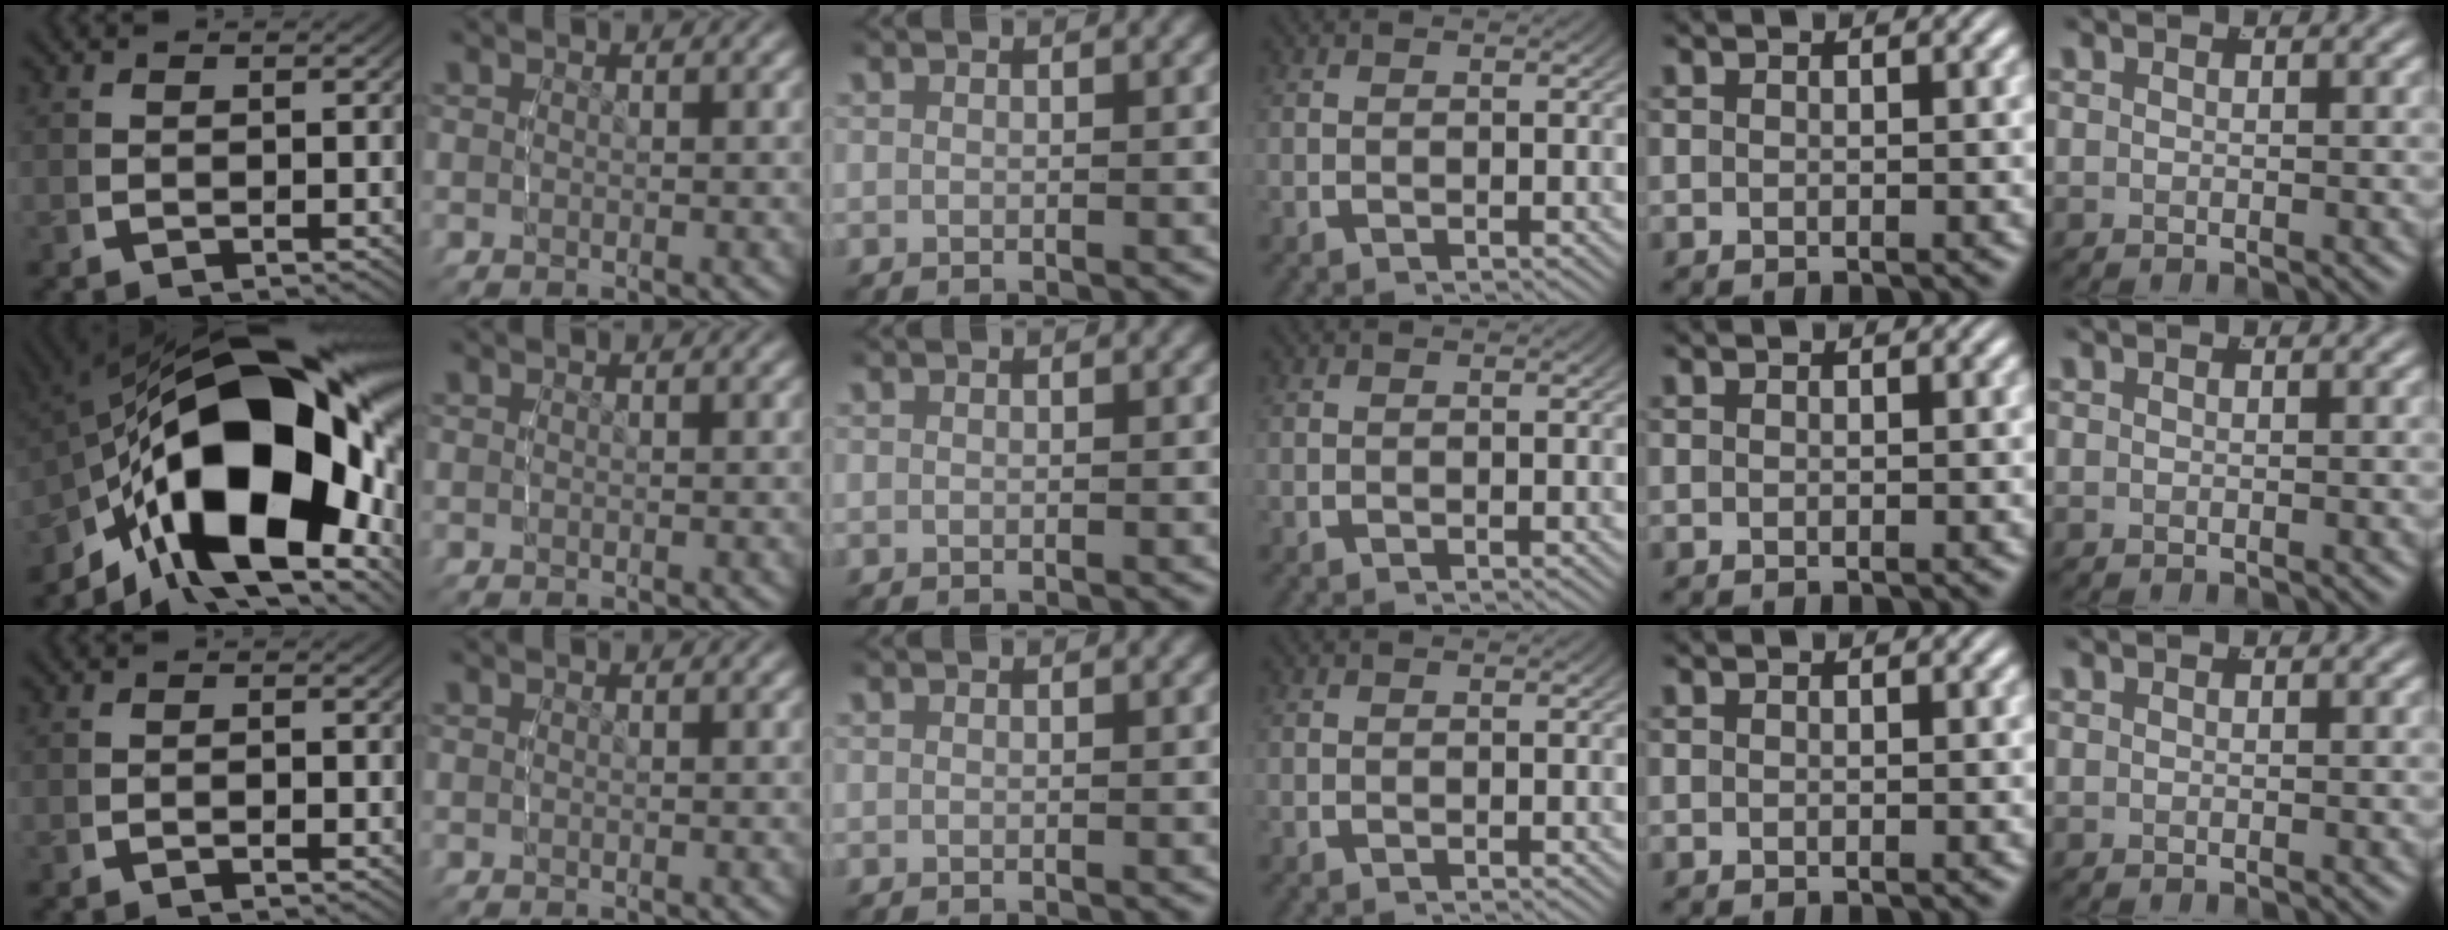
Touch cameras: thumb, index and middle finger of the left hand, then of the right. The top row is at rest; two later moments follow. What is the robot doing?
{"motion": "lift_and_place", "object": "toy banana"}